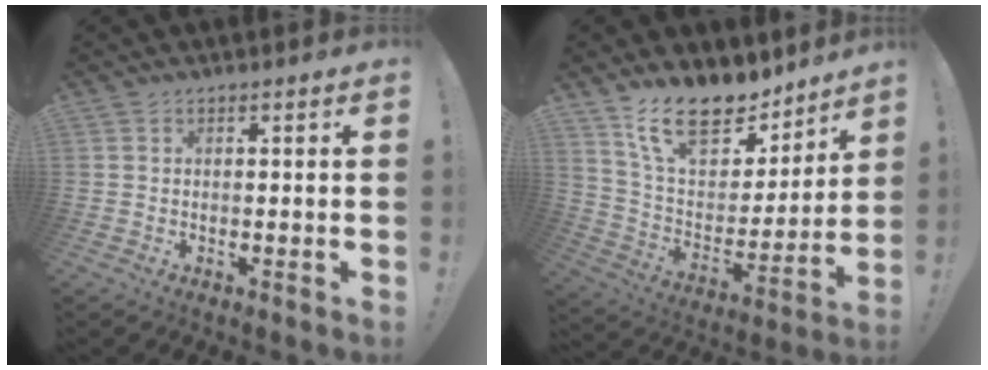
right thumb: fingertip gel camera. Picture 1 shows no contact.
{"total": 17.8, "force": [13.1, 8.3, 8.8], "torque": [-0.164, -0.086, 0.241]}